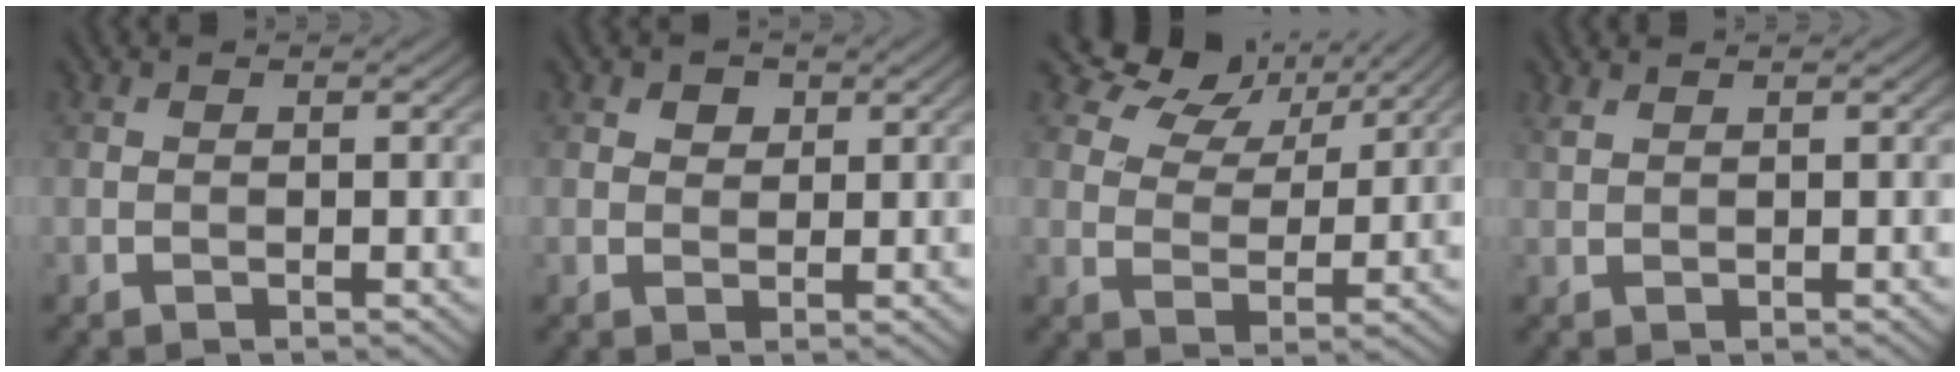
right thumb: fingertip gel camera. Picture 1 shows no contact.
{"total": 2.0, "force": [1.1, 1.5, 0.9], "torque": [-0.015, 0.001, 0.016]}
{"total": 7.4, "force": [5.3, 4.0, 3.3], "torque": [-0.068, 0.005, 0.098]}
{"total": 0.9, "force": [0.8, 0.0, 0.4], "torque": [-0.017, 0.005, 0.021]}